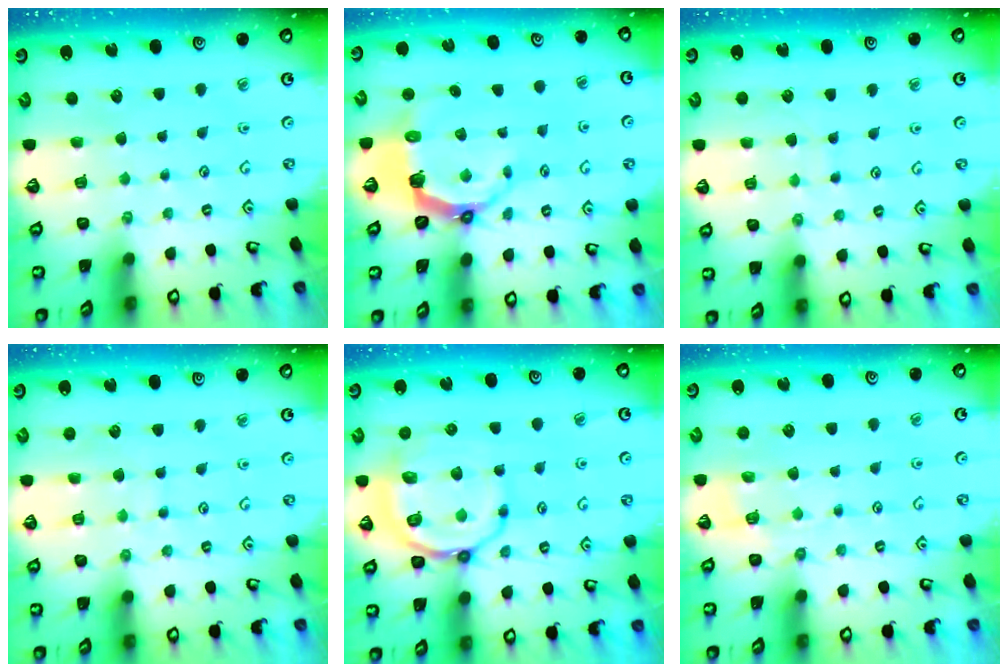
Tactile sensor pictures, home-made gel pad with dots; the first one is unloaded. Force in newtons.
{"total": 7.5, "press": 5.8, "slide": 4.7}
{"total": 5.7, "press": 5.7, "slide": 0.6}
{"total": 6.3, "press": 6.3, "slide": 0.5}
{"total": 13.7, "press": 13.5, "slide": 2.2}
{"total": 6.0, "press": 5.8, "slide": 1.4}